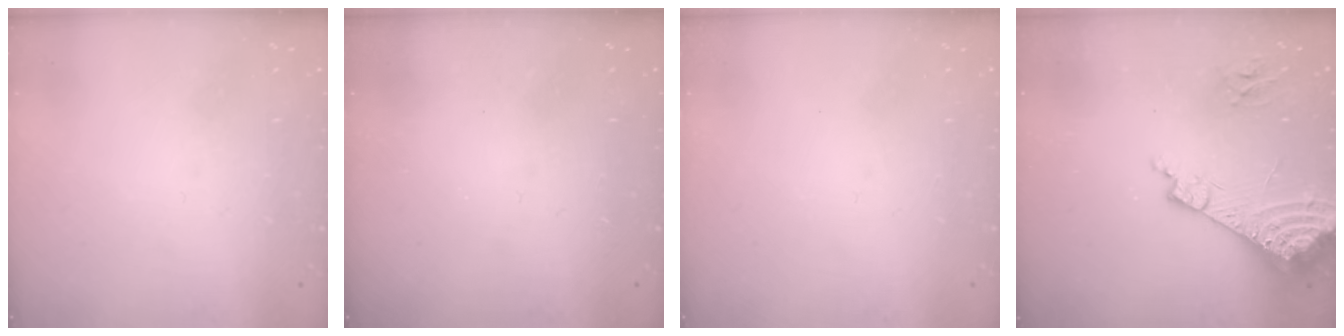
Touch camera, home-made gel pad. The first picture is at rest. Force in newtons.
{"total": 1.3, "press": 1.2, "slide": 0.2}
{"total": 0.0}
{"total": 13.2, "press": 13.1, "slide": 1.7}